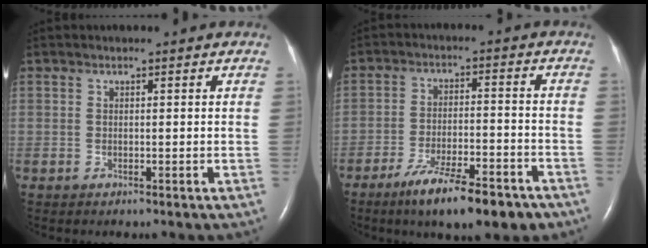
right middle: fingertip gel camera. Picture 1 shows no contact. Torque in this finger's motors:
{"motor_torque": [0.24, -0.22, 0.23, 0.12]}